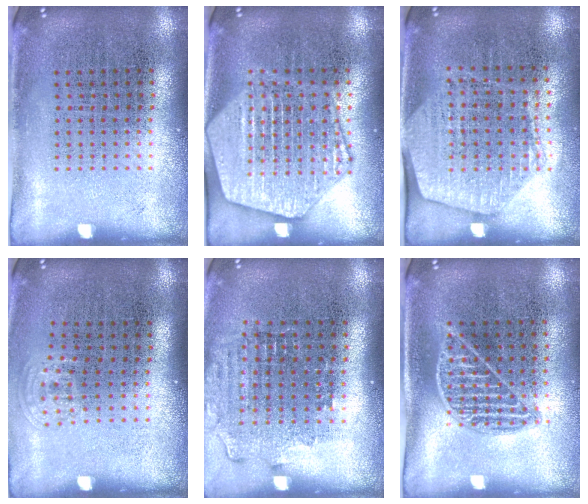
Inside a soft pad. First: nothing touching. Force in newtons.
{"total": 3.3, "press": 3.3, "slide": 0.3}
{"total": 1.6, "press": 1.4, "slide": 0.7}
{"total": 0.8, "press": 0.5, "slide": 0.6}
{"total": 1.5, "press": 1.3, "slide": 0.7}
{"total": 0.9, "press": 0.9, "slide": 0.3}